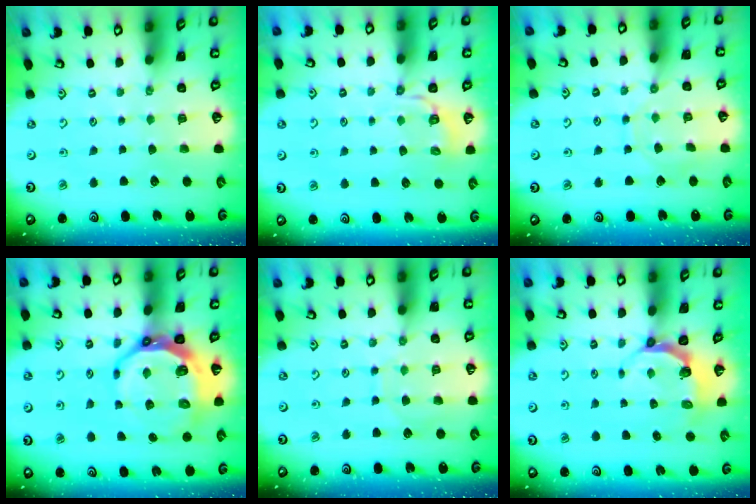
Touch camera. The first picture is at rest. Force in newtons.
{"total": 3.4, "press": 2.9, "slide": 1.8}
{"total": 8.0, "press": 8.0, "slide": 0.6}
{"total": 14.0, "press": 13.2, "slide": 4.7}
{"total": 7.2, "press": 7.1, "slide": 0.6}
{"total": 5.4, "press": 4.4, "slide": 3.1}